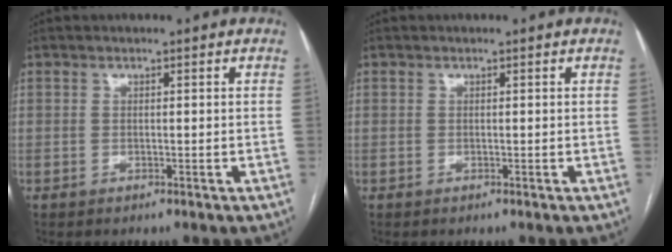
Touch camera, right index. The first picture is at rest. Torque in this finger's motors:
{"motor_torque": [0.00, 0.00, 0.02, 0.00]}